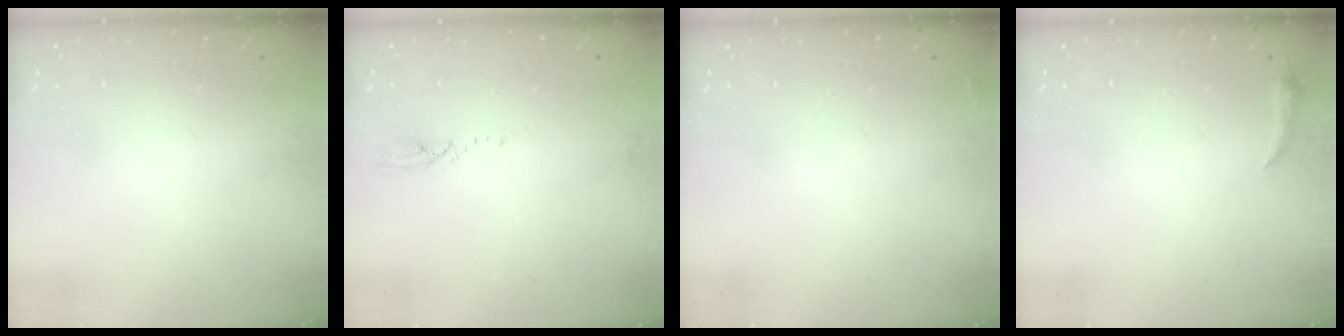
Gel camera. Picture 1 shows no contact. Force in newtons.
{"total": 2.3, "press": 2.3, "slide": 0.3}
{"total": 2.5, "press": 2.4, "slide": 0.8}
{"total": 3.7, "press": 3.6, "slide": 0.8}